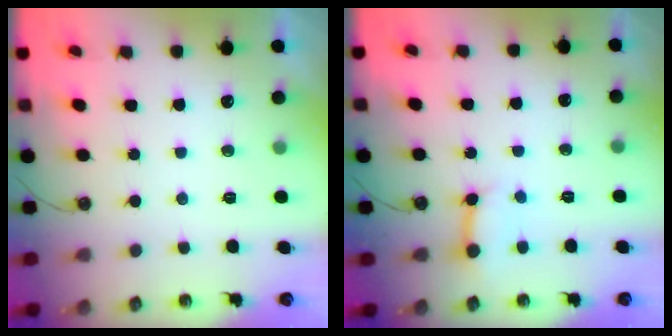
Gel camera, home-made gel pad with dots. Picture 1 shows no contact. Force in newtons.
{"total": 6.4, "press": 6.4, "slide": 0.7}